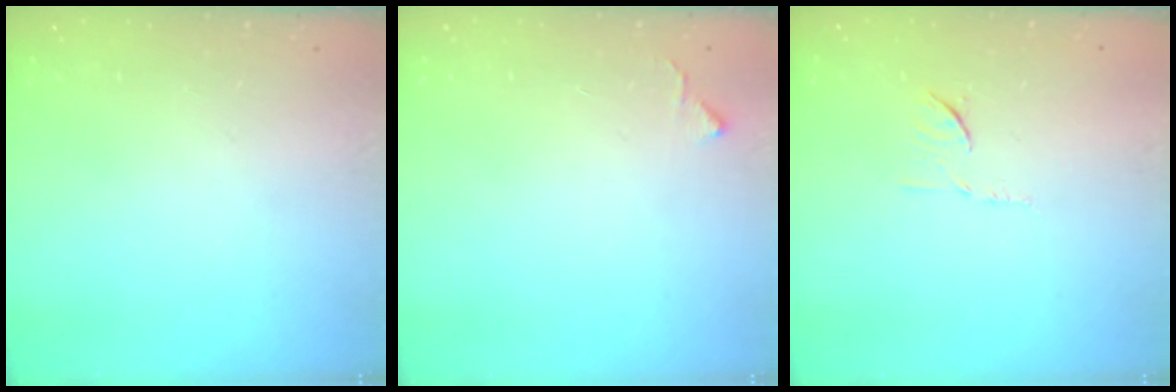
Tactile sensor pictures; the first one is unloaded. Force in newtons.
{"total": 5.1, "press": 5.0, "slide": 0.7}
{"total": 6.1, "press": 6.1, "slide": 0.7}